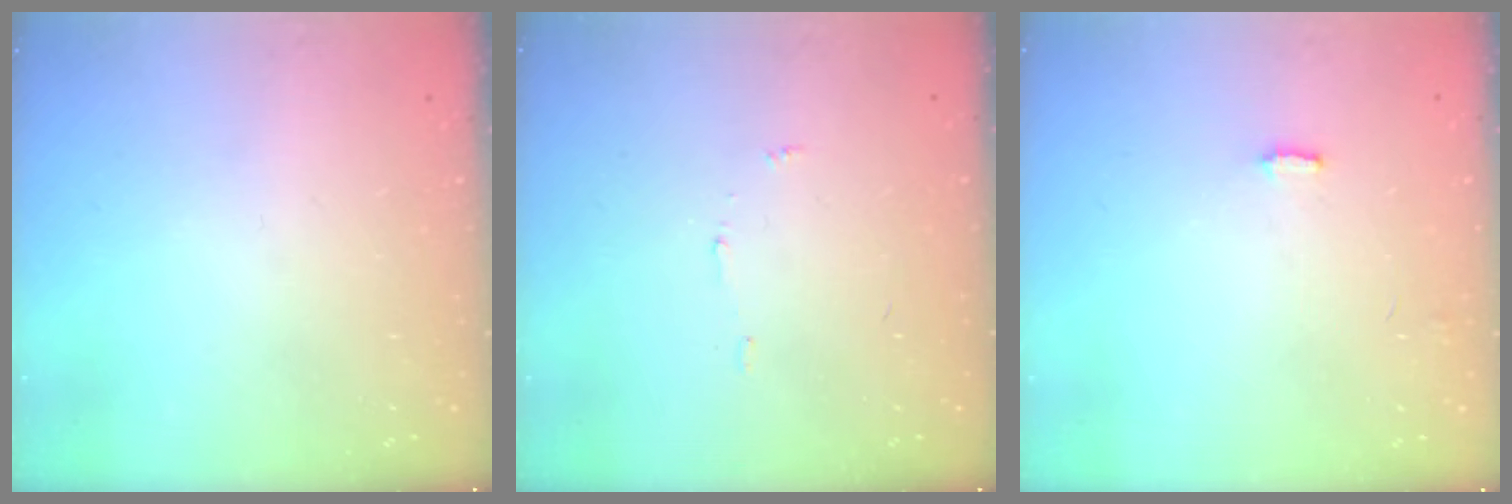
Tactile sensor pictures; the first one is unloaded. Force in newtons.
{"total": 4.4, "press": 4.3, "slide": 0.4}
{"total": 4.2, "press": 4.2, "slide": 0.3}